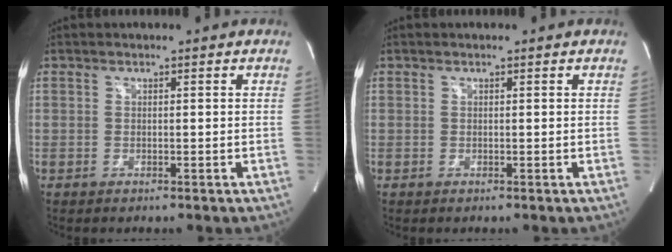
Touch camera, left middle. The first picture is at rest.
{"total": 0.0}